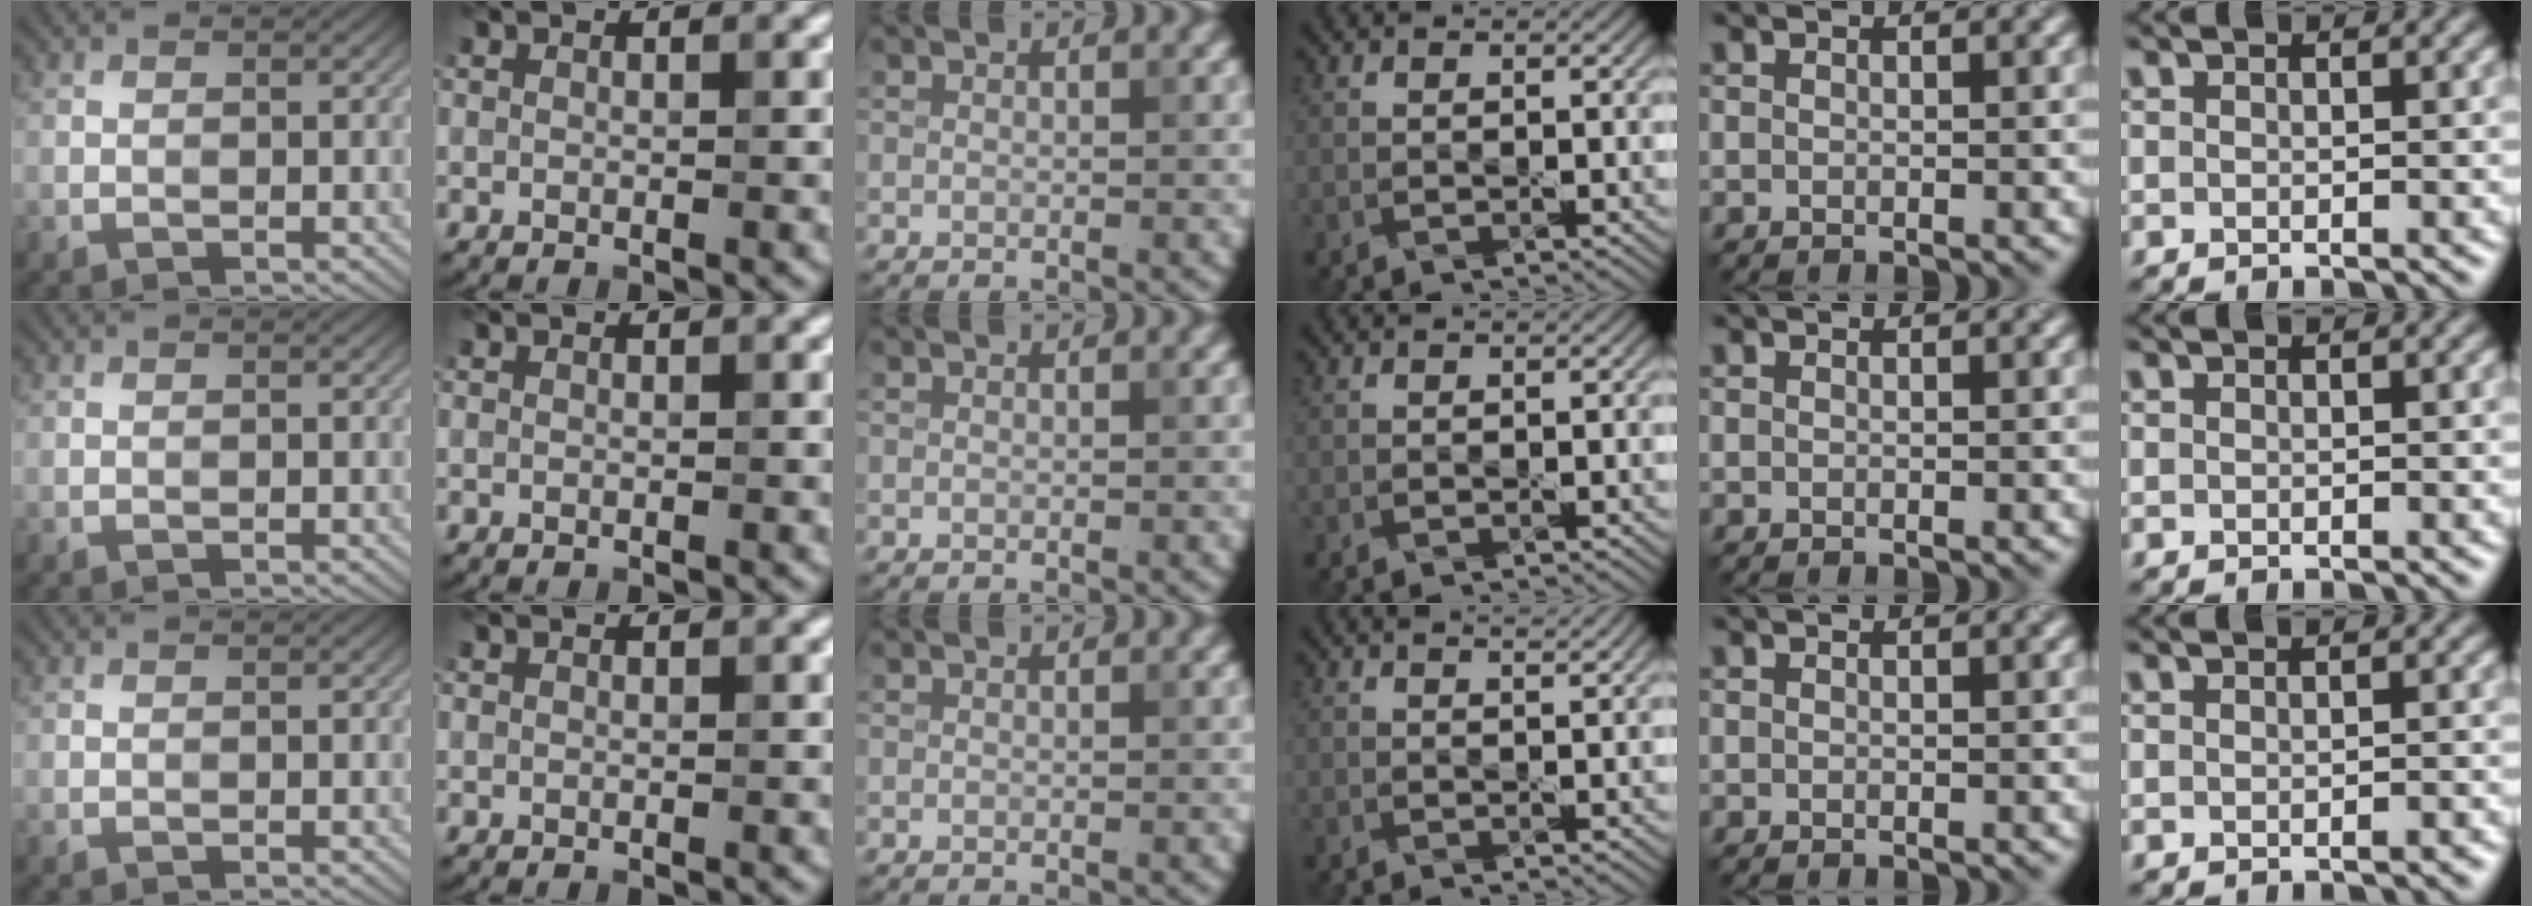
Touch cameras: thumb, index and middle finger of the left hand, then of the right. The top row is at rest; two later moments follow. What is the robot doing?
{"motion": "pour", "object": "sugar"}